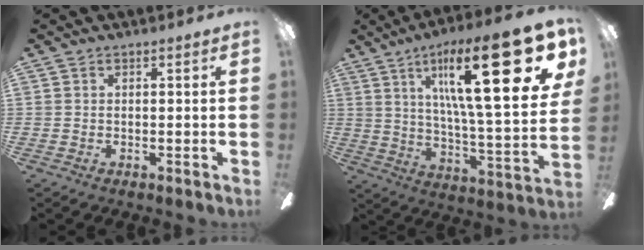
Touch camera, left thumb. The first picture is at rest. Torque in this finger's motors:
{"motor_torque": [2.66, 2.35, 2.24, -0.53, 0.56]}